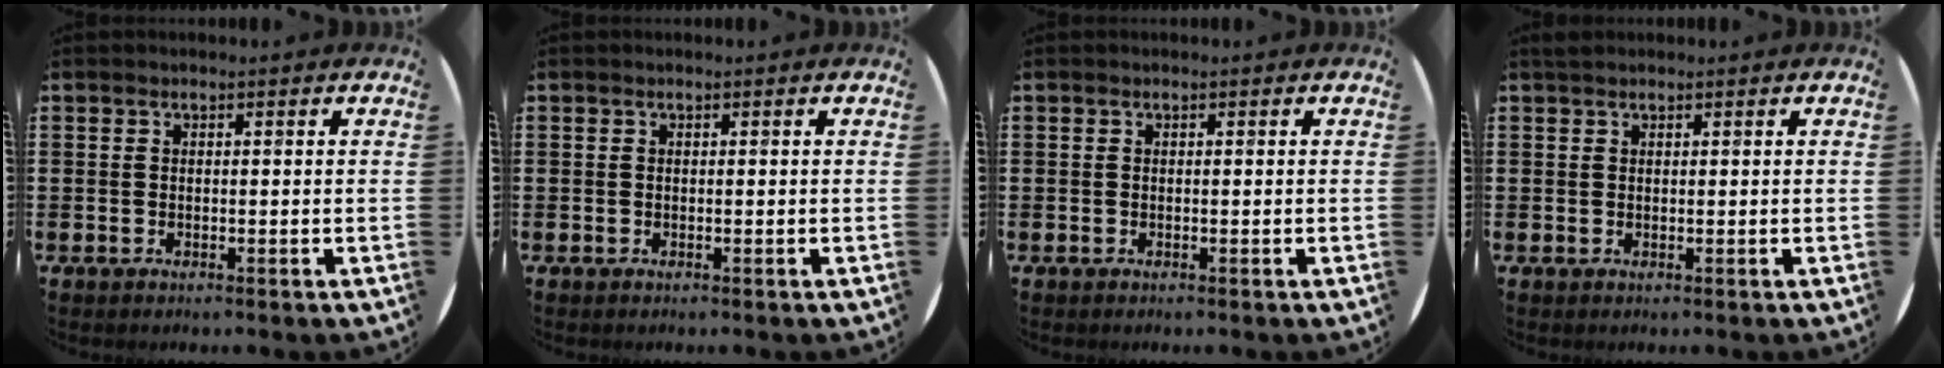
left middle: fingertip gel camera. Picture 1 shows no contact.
{"total": 0.0}
{"total": 0.0}
{"total": 0.9, "force": [0.8, 0.3, 0.1], "torque": [0.005, 0.000, 0.014]}